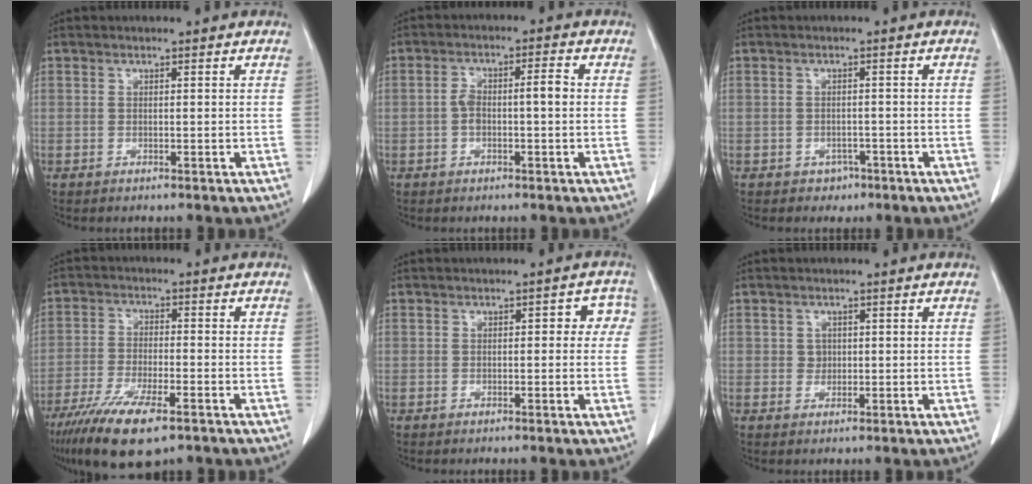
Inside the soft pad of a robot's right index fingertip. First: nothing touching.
{"total": 4.9, "force": [-0.3, 1.5, 4.7], "torque": [-0.093, 0.026, -0.004]}
{"total": 1.9, "force": [-1.1, 1.6, 0.4], "torque": [-0.003, 0.006, -0.009]}
{"total": 12.1, "force": [-8.0, 2.8, 8.7], "torque": [-0.156, -0.026, -0.132]}
{"total": 3.3, "force": [0.3, 1.8, 2.7], "torque": [-0.018, 0.023, -0.002]}
{"total": 1.4, "force": [0.2, 1.3, 0.4], "torque": [-0.005, 0.000, 0.006]}